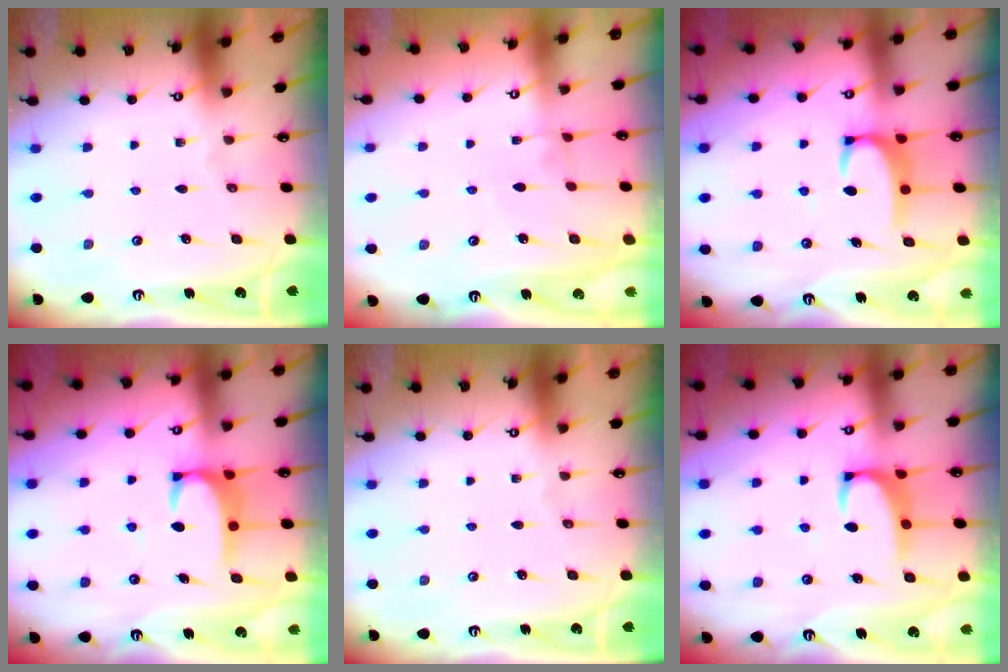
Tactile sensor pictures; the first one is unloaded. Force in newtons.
{"total": 2.8, "press": 2.7, "slide": 0.4}
{"total": 3.2, "press": 3.2, "slide": 0.3}
{"total": 3.6, "press": 3.5, "slide": 0.9}
{"total": 0.0}
{"total": 3.0, "press": 2.8, "slide": 1.0}